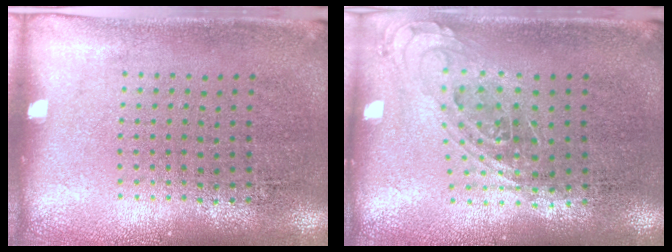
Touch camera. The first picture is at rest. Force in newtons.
{"total": 0.8, "press": 0.8, "slide": 0.3}